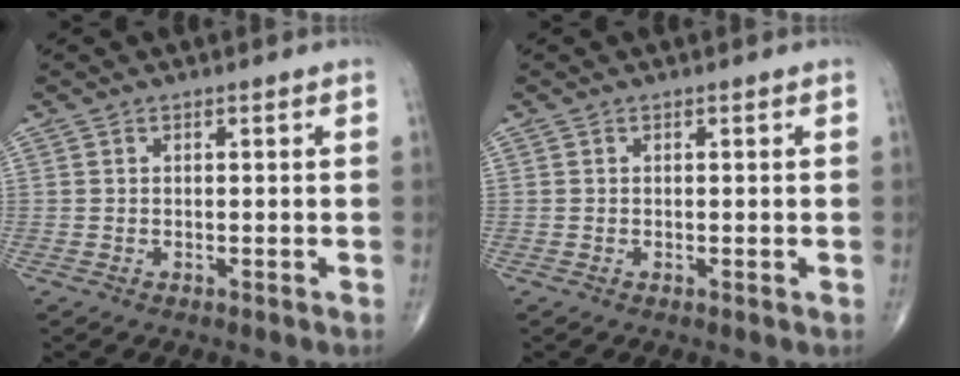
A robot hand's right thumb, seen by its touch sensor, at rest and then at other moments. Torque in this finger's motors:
{"motor_torque": [1.64, 1.69, -0.30, 0.03, -0.02]}